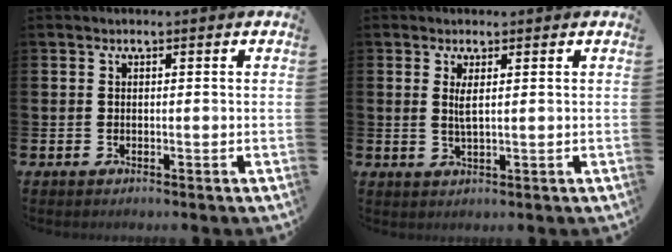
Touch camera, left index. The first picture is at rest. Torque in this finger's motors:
{"motor_torque": [0.10, -0.01, 0.30, 0.07]}